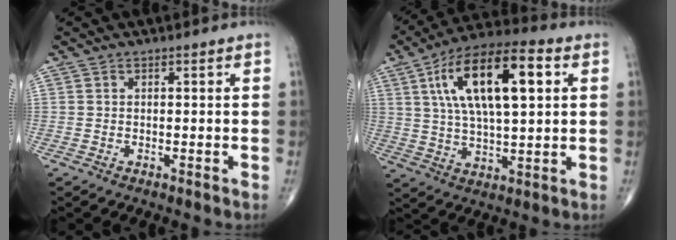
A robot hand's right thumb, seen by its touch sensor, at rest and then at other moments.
{"total": 19.2, "force": [5.6, 7.4, 16.8], "torque": [-0.289, 0.012, 0.090]}